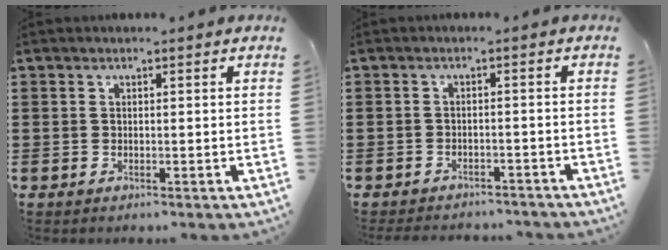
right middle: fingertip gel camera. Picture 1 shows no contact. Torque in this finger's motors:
{"motor_torque": [0.30, -0.30, -0.03, 0.01]}